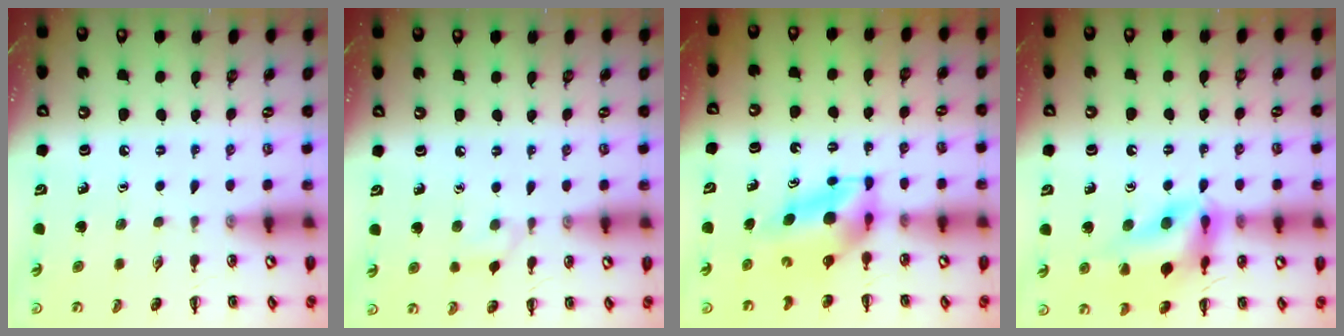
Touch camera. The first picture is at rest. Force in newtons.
{"total": 5.2, "press": 4.8, "slide": 2.0}
{"total": 5.7, "press": 5.6, "slide": 0.9}
{"total": 15.1, "press": 15.1, "slide": 1.3}